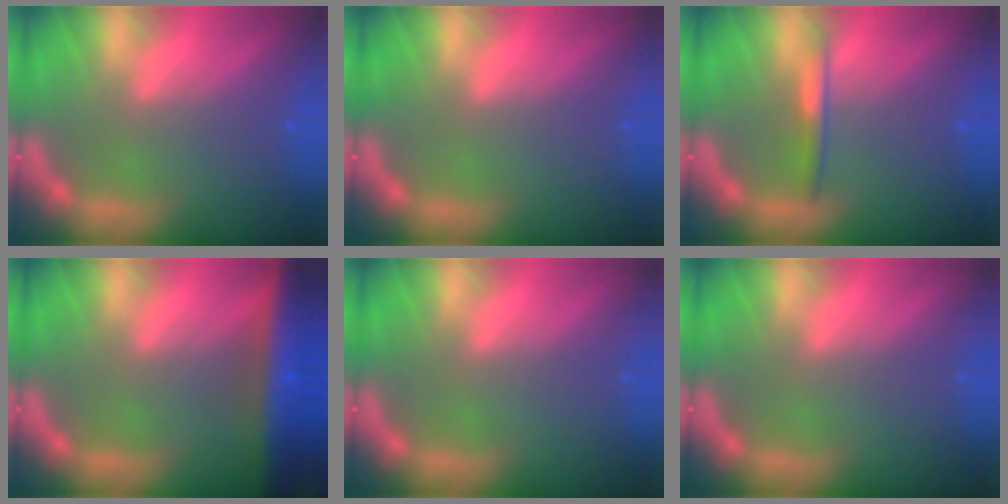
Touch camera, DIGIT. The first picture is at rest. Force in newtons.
{"total": 0.0}
{"total": 2.0}
{"total": 10.0}
{"total": 0.0}
{"total": 0.0}